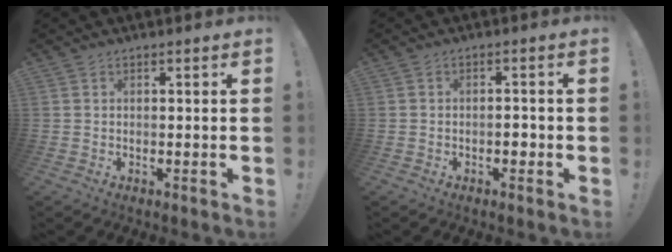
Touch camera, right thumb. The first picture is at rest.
{"total": 2.5, "force": [-1.3, 1.2, 1.7], "torque": [-0.017, 0.003, -0.025]}